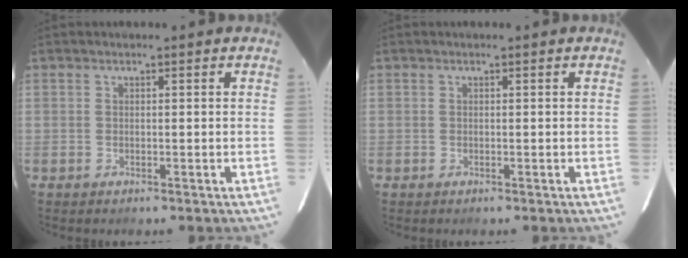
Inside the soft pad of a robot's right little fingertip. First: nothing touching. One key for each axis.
{"total": 0.0}